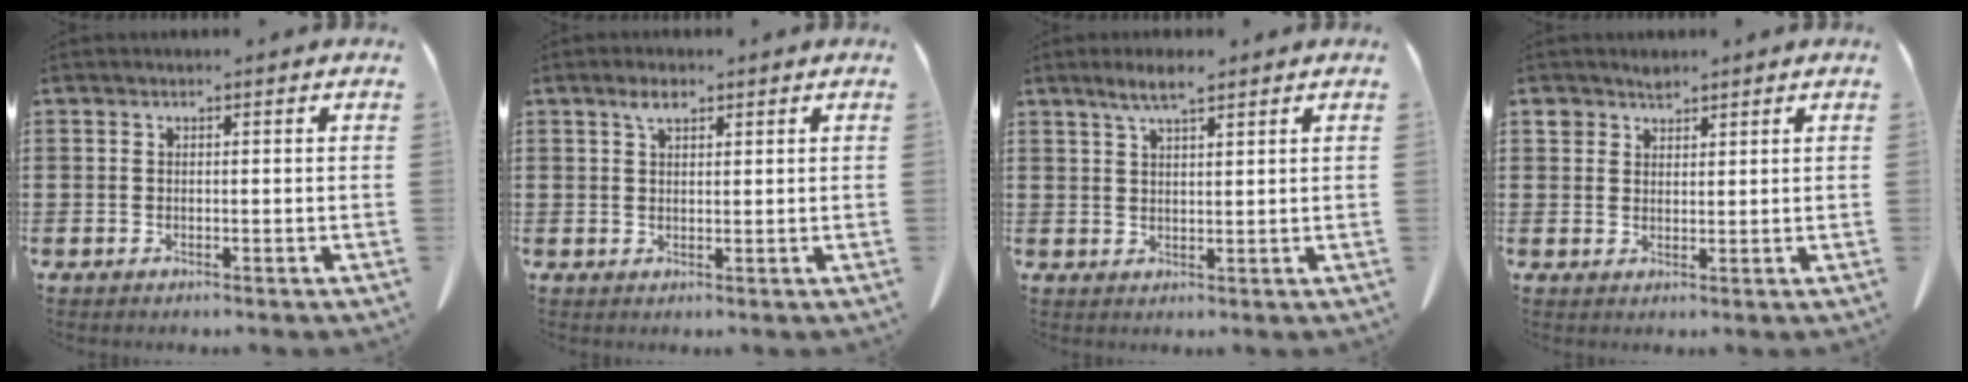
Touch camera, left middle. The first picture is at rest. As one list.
[{"total": 2.7, "force": [1.7, 1.0, 1.7], "torque": [-0.031, -0.001, 0.030]}, {"total": 4.0, "force": [2.8, 0.5, 2.8], "torque": [-0.061, -0.001, 0.050]}, {"total": 2.3, "force": [2.0, 1.1, 0.5], "torque": [-0.007, -0.003, 0.038]}]